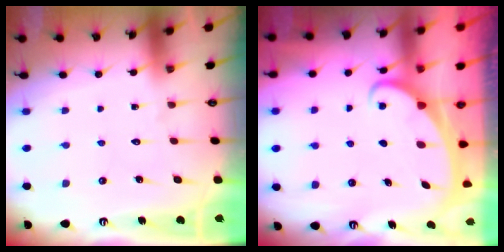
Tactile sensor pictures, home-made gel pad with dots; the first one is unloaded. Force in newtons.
{"total": 2.4, "press": 2.3, "slide": 0.3}